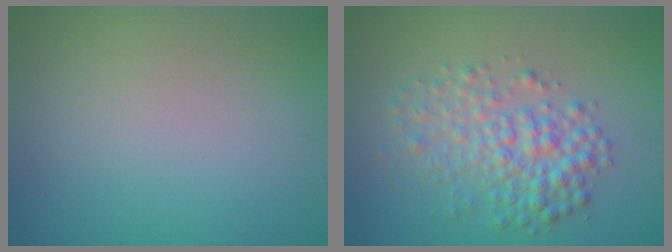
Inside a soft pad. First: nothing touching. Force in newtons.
{"total": 4.3, "press": 4.3, "slide": 0.1}